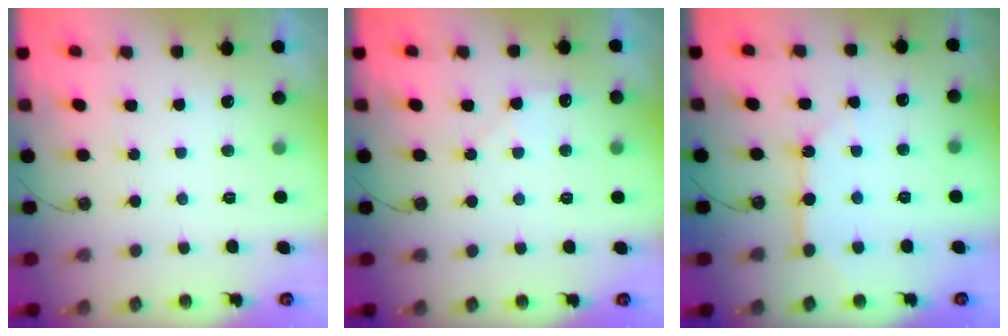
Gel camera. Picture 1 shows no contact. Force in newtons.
{"total": 5.8, "press": 5.8, "slide": 0.9}
{"total": 6.3, "press": 6.3, "slide": 0.6}